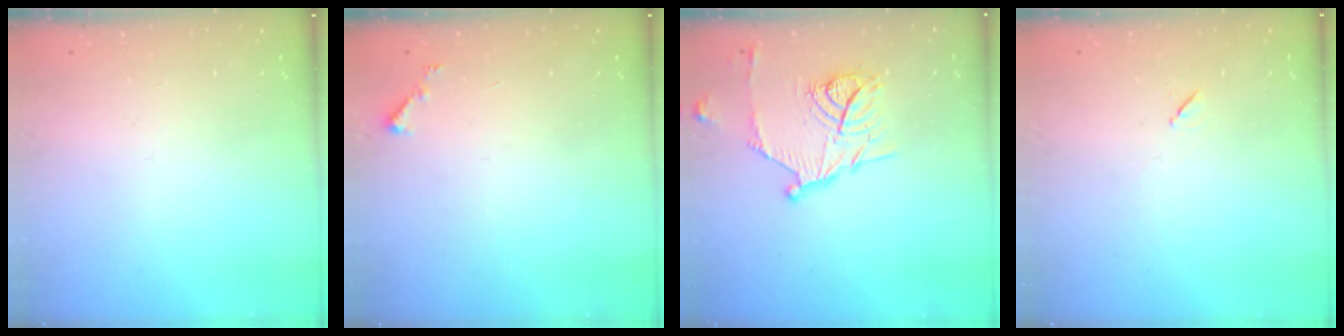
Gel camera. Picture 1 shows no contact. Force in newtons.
{"total": 3.3, "press": 3.3, "slide": 0.3}
{"total": 14.1, "press": 14.1, "slide": 0.2}
{"total": 4.3, "press": 3.9, "slide": 1.8}